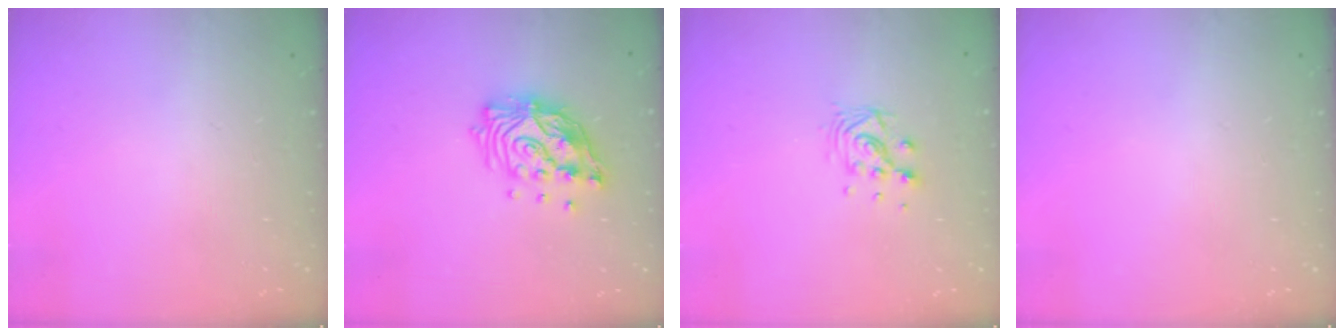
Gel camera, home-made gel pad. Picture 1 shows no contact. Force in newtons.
{"total": 13.6, "press": 13.5, "slide": 1.5}
{"total": 7.0, "press": 7.0, "slide": 0.2}
{"total": 0.0}